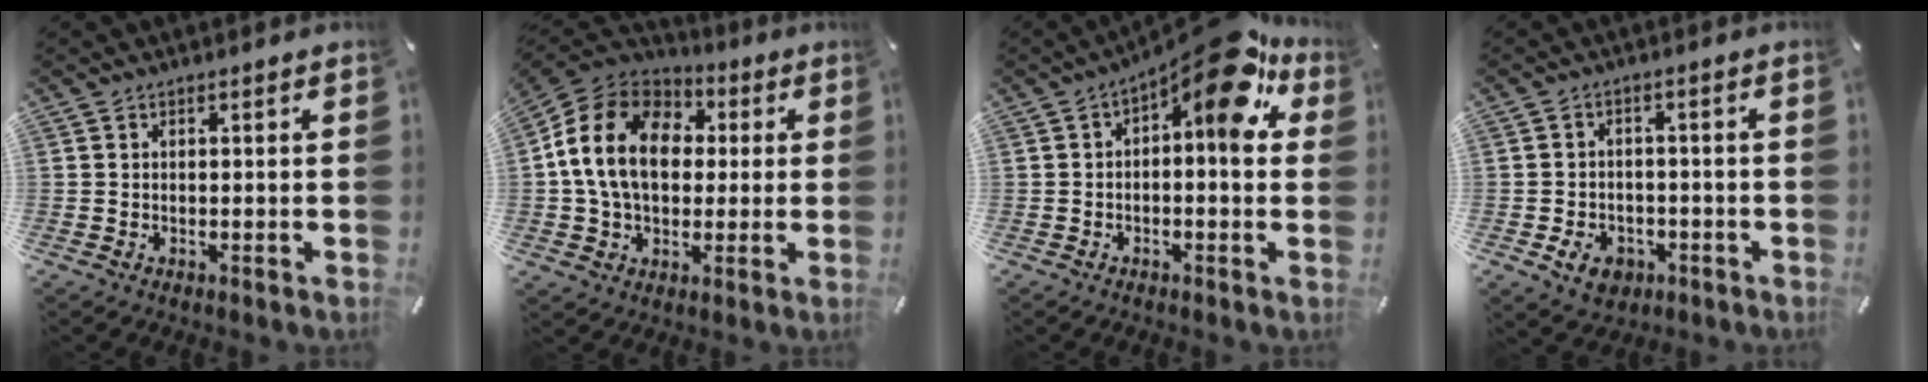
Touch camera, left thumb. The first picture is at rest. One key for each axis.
{"total": 16.6, "fx": 1.1, "fy": 13.4, "fz": 9.8, "tx": -0.218, "ty": 0.017, "tz": 0.018}
{"total": 12.9, "fx": 6.2, "fy": 4.4, "fz": 10.4, "tx": -0.137, "ty": -0.054, "tz": 0.096}
{"total": 6.2, "fx": -2.7, "fy": 4.9, "fz": 2.6, "tx": -0.051, "ty": 0.012, "tz": -0.049}